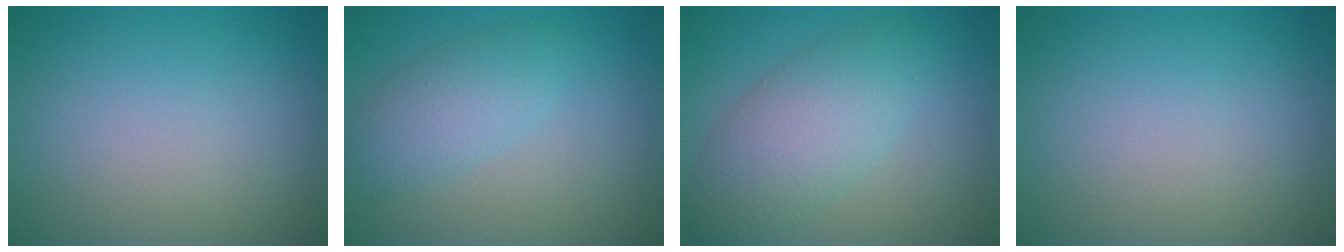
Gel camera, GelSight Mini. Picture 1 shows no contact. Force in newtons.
{"total": 3.3, "press": 3.3, "slide": 0.1}
{"total": 5.5, "press": 5.5, "slide": 0.4}
{"total": 0.0}